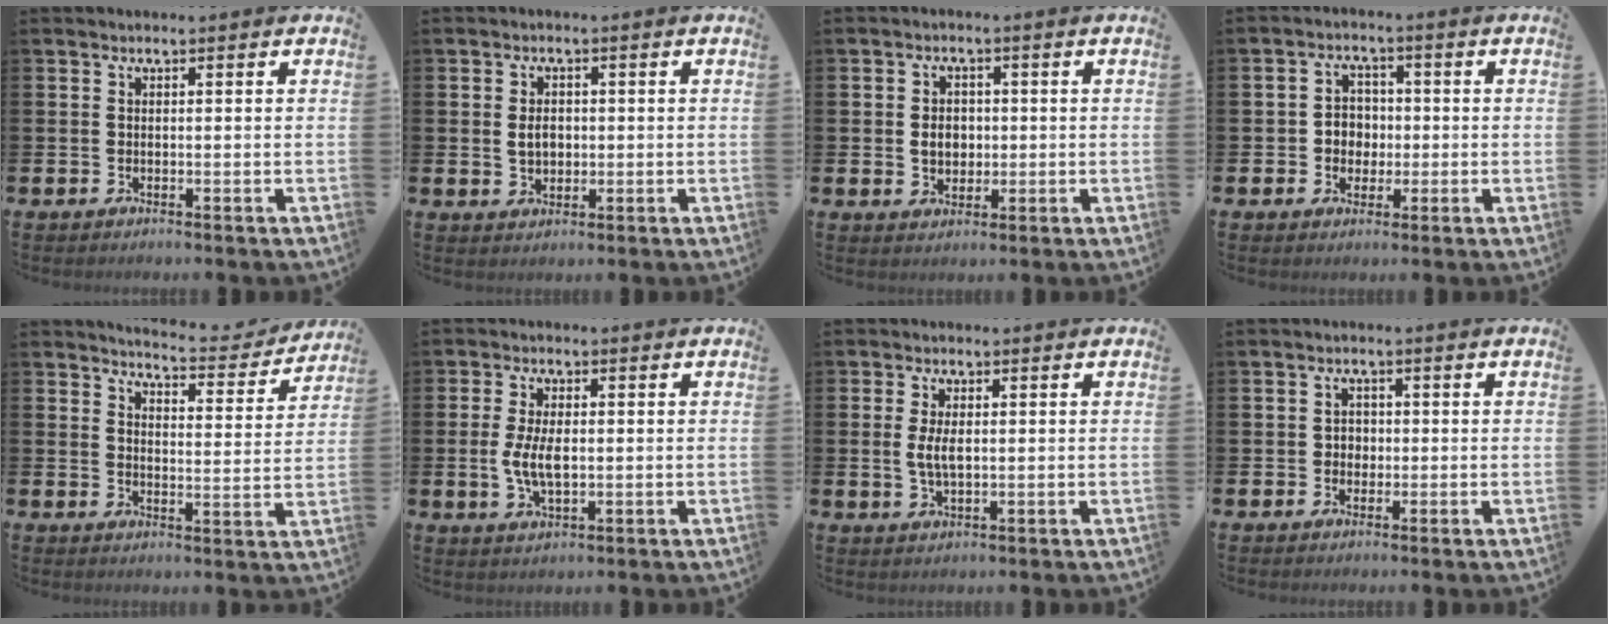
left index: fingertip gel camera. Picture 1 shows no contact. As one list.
[{"total": 2.9, "force": [0.3, 2.1, 2.0], "torque": [-0.023, 0.002, -0.001]}, {"total": 3.3, "force": [0.1, 2.7, 1.8], "torque": [-0.023, 0.005, -0.007]}, {"total": 3.6, "force": [-0.2, 3.4, 1.3], "torque": [-0.026, 0.005, -0.011]}, {"total": 5.2, "force": [5.1, 0.3, 0.5], "torque": [-0.019, -0.043, 0.086]}, {"total": 5.1, "force": [0.0, 2.5, 4.5], "torque": [-0.080, 0.001, -0.005]}, {"total": 3.4, "force": [0.4, 1.6, 3.0], "torque": [-0.057, 0.005, 0.004]}, {"total": 1.9, "force": [0.0, 1.7, 0.7], "torque": [-0.006, 0.005, -0.005]}]